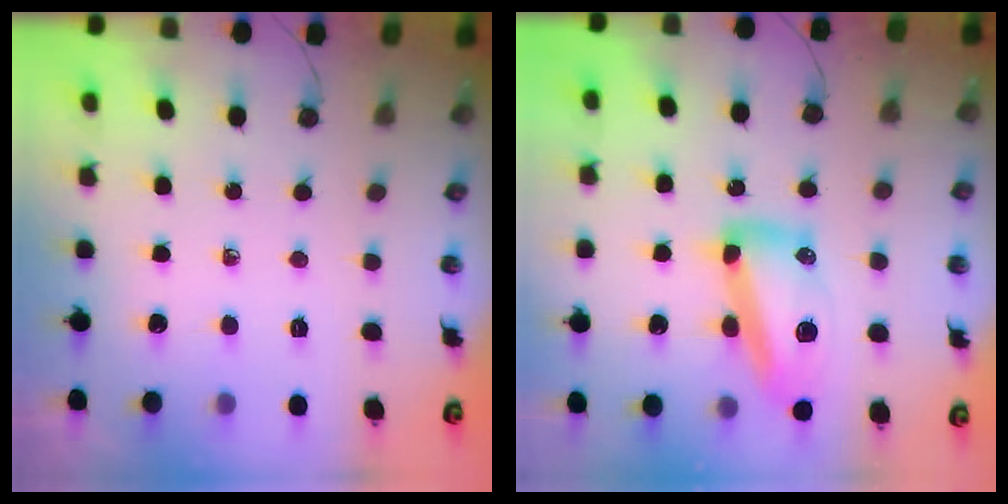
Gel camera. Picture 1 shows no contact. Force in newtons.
{"total": 14.8, "press": 14.8, "slide": 1.4}